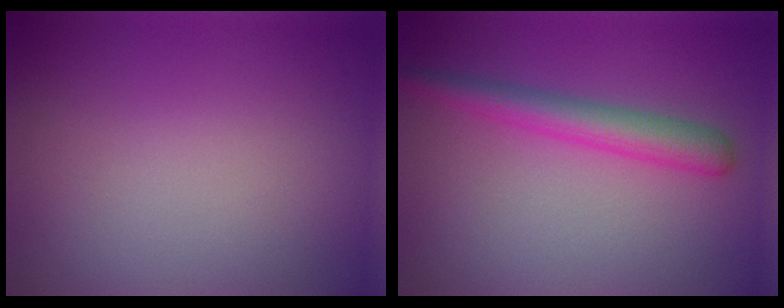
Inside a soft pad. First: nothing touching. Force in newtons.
{"total": 3.4, "press": 3.4, "slide": 0.1}